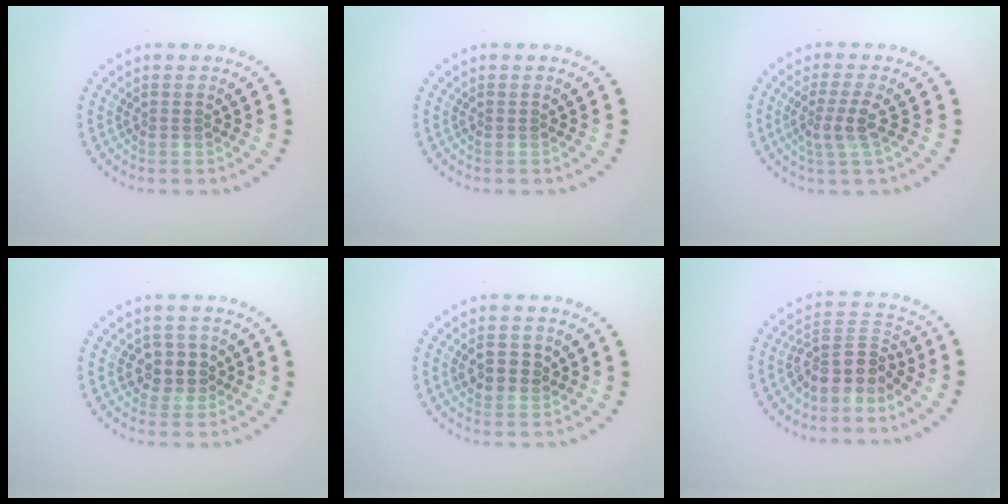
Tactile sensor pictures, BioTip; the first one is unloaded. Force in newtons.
{"total": 0.0}
{"total": 2.6, "press": 2.0, "slide": 1.6}
{"total": 2.6, "press": 2.4, "slide": 0.9}
{"total": 2.4, "press": 2.4, "slide": 0.5}
{"total": 3.8, "press": 2.9, "slide": 2.5}